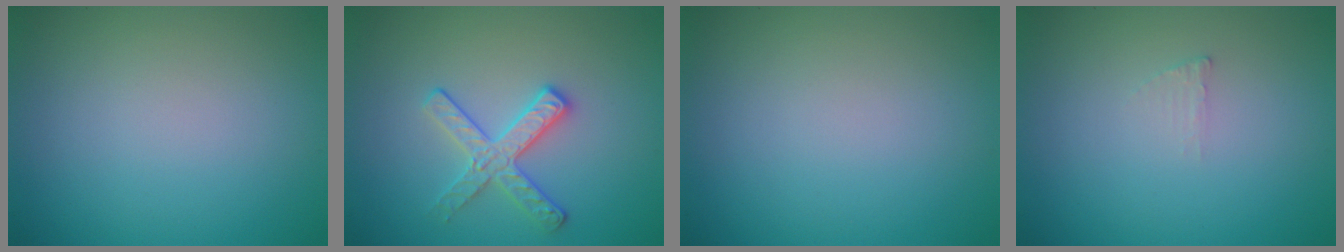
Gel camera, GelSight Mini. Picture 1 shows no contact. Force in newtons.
{"total": 2.8, "press": 2.7, "slide": 0.5}
{"total": 0.0}
{"total": 0.6, "press": 0.6, "slide": 0.1}